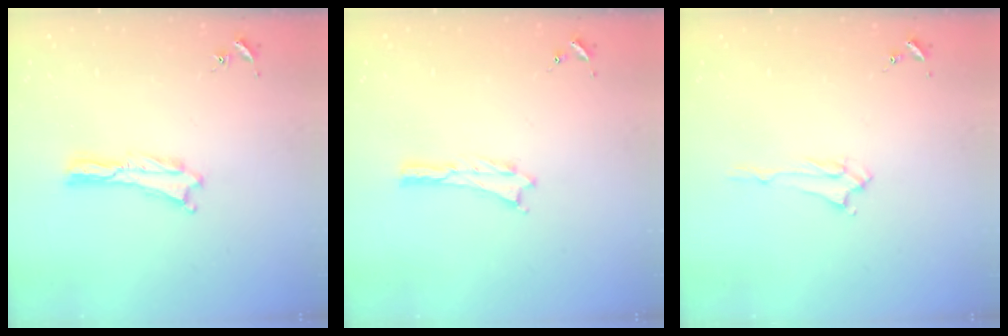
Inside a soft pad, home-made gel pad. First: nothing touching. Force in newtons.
{"total": 0.0}
{"total": 1.4, "press": 1.4, "slide": 0.3}